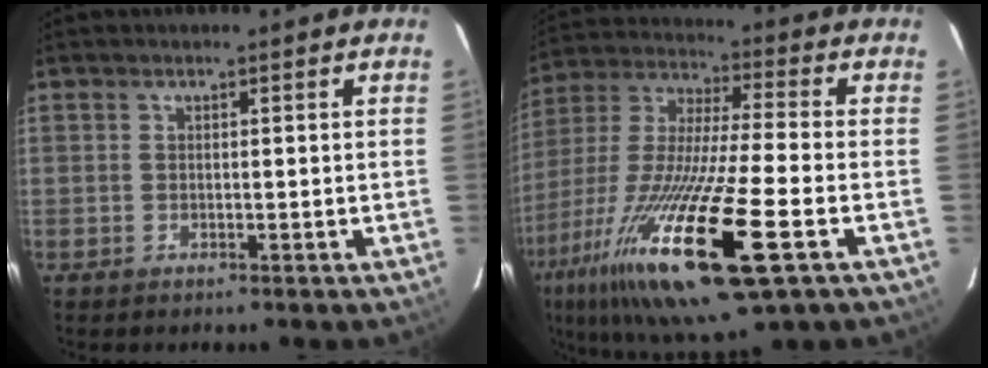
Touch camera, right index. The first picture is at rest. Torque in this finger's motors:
{"motor_torque": [2.14, 0.00, 1.05, 0.21]}